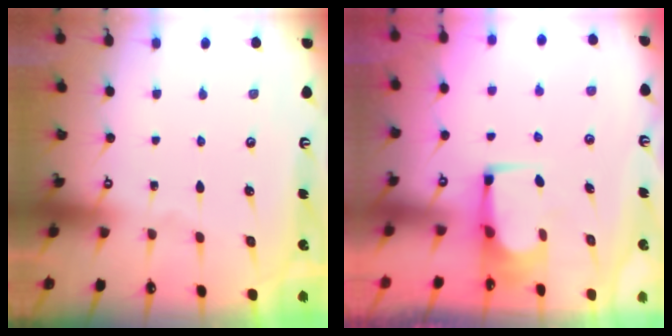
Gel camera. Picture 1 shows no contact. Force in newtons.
{"total": 2.2, "press": 2.2, "slide": 0.2}